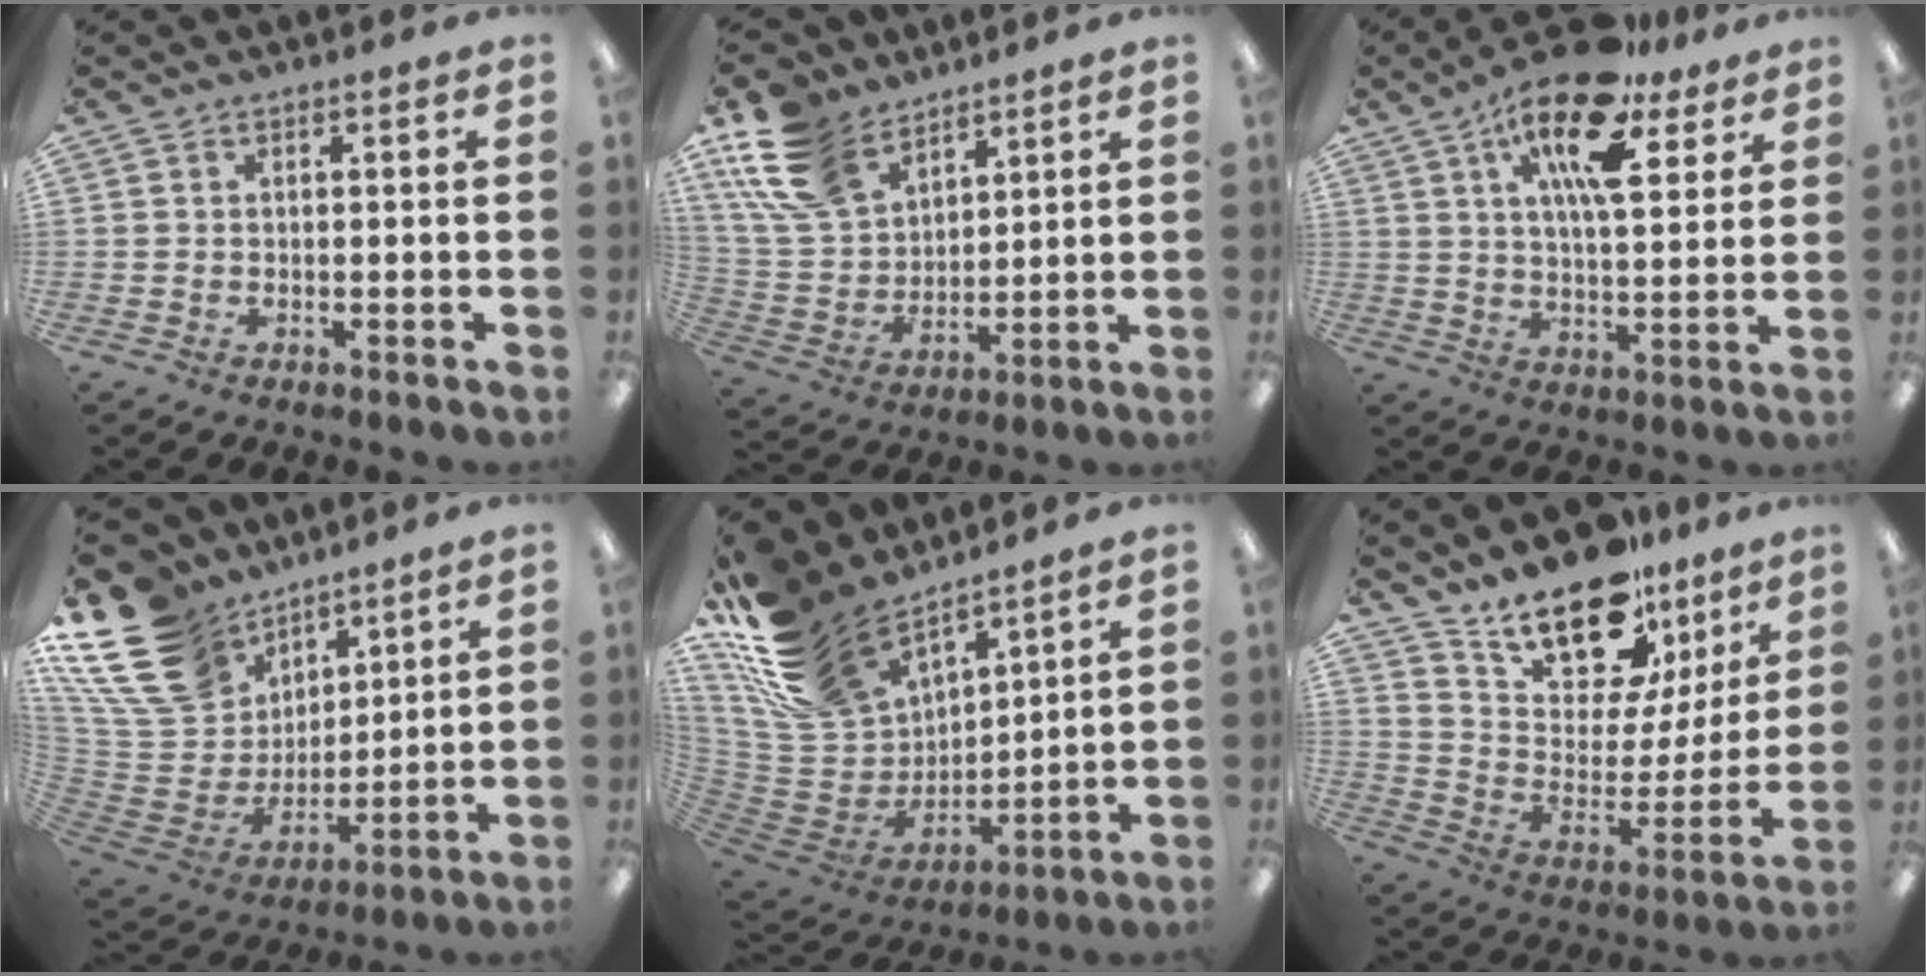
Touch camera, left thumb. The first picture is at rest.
{"total": 16.3, "force": [10.8, 9.6, 7.6], "torque": [-0.181, -0.036, 0.210]}
{"total": 17.4, "force": [10.4, 6.8, 12.2], "torque": [-0.201, -0.043, 0.169]}
{"total": 20.6, "force": [12.0, 14.3, 8.8], "torque": [-0.186, -0.064, 0.235]}
{"total": 20.5, "force": [15.5, 10.1, 8.7], "torque": [-0.190, -0.095, 0.293]}
{"total": 19.0, "force": [15.1, 8.3, 8.0], "torque": [-0.141, -0.109, 0.271]}